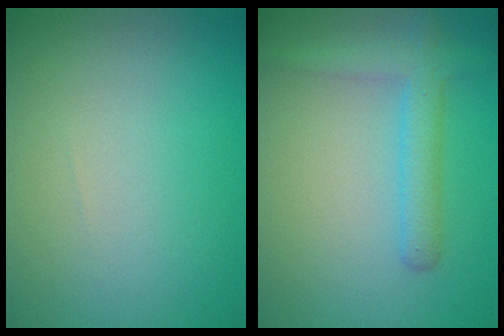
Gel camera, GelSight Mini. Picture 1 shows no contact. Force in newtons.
{"total": 3.0, "press": 3.0, "slide": 0.2}